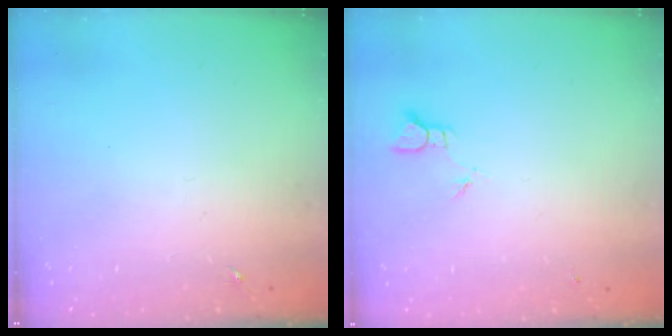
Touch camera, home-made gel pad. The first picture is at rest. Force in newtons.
{"total": 1.9, "press": 1.9, "slide": 0.1}